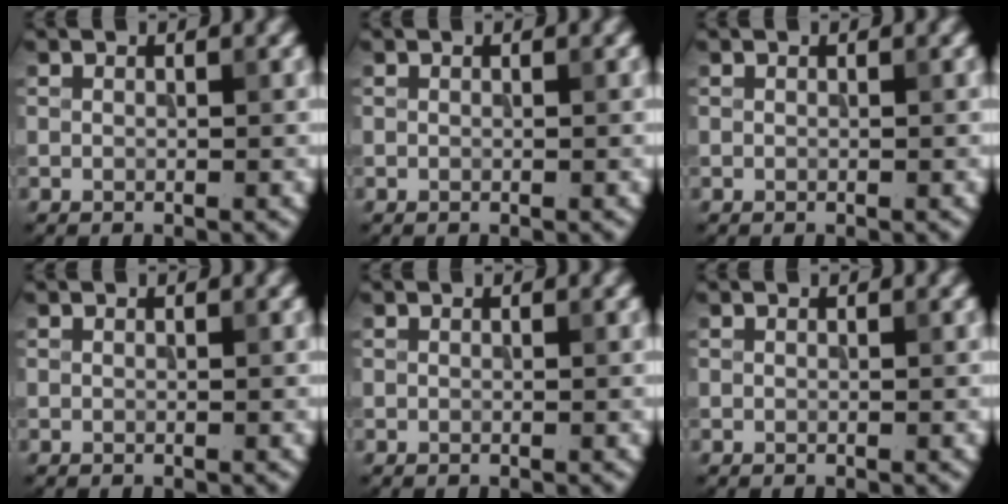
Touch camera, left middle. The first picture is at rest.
{"total": 0.0}
{"total": 0.0}
{"total": 0.0}
{"total": 0.0}
{"total": 0.0}